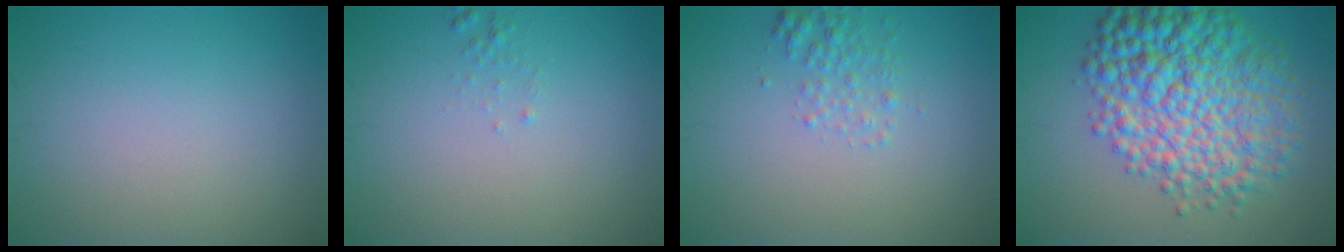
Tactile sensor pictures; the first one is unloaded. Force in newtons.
{"total": 0.6, "press": 0.6, "slide": 0.1}
{"total": 1.7, "press": 1.7, "slide": 0.1}
{"total": 10.1, "press": 10.1, "slide": 0.1}